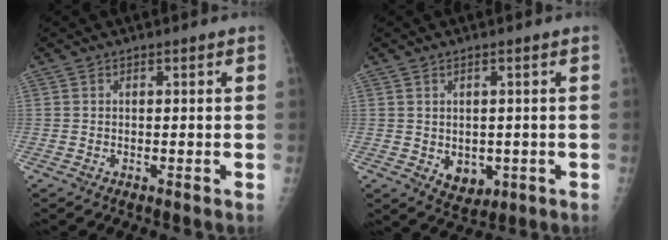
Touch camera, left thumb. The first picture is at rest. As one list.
[{"total": 5.1, "force": [-0.8, 3.7, 3.4], "torque": [-0.027, -0.008, 0.006]}]